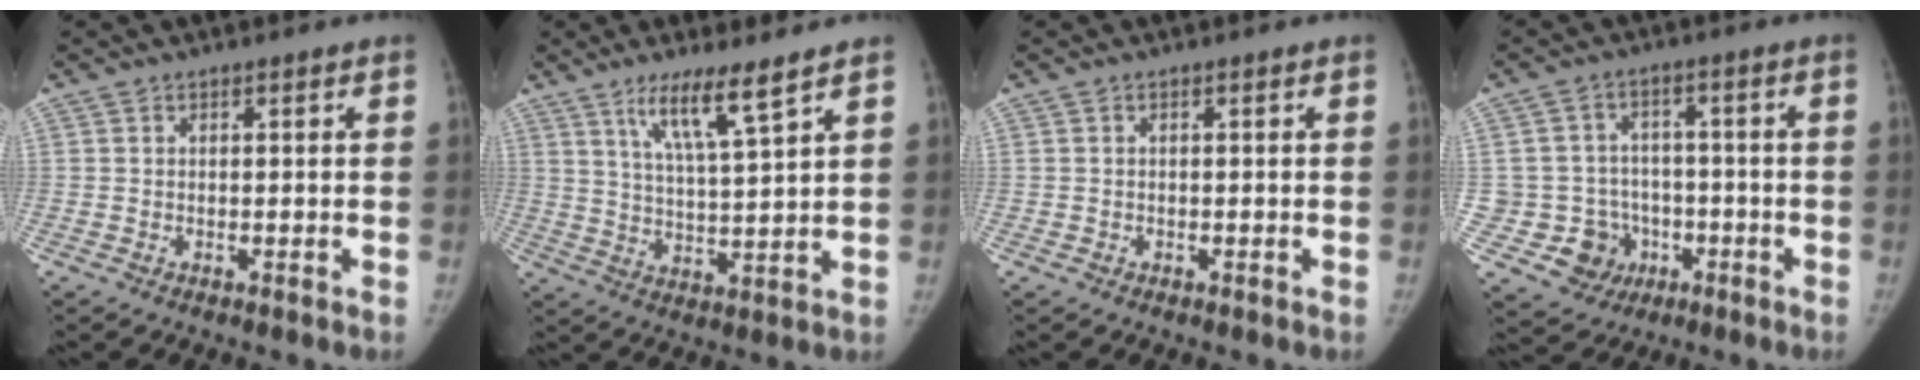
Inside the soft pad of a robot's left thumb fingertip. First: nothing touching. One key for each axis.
{"total": 8.8, "fx": 5.8, "fy": 0.6, "fz": 6.6, "tx": -0.119, "ty": -0.038, "tz": 0.109}
{"total": 0.5, "fx": -0.3, "fy": 0.4, "fz": -0.1, "tx": 0.007, "ty": 0.005, "tz": -0.006}
{"total": 9.2, "fx": -2.8, "fy": 8.7, "fz": 1.3, "tx": 0.007, "ty": 0.026, "tz": -0.036}